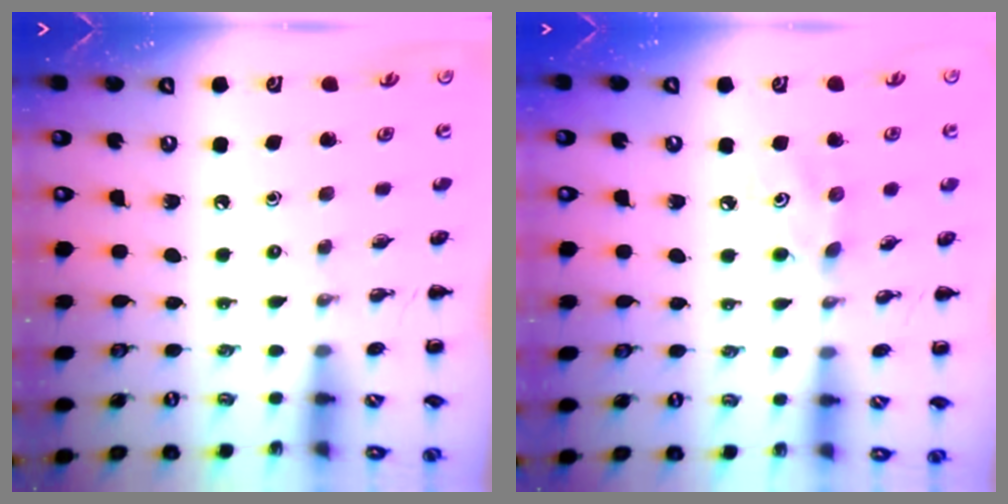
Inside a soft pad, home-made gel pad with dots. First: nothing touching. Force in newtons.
{"total": 3.1, "press": 3.0, "slide": 0.8}